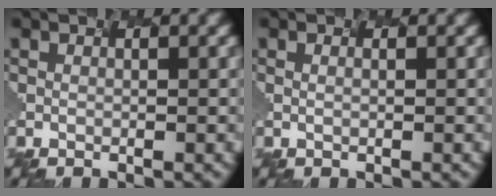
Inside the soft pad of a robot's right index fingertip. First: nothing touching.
{"total": 0.0}